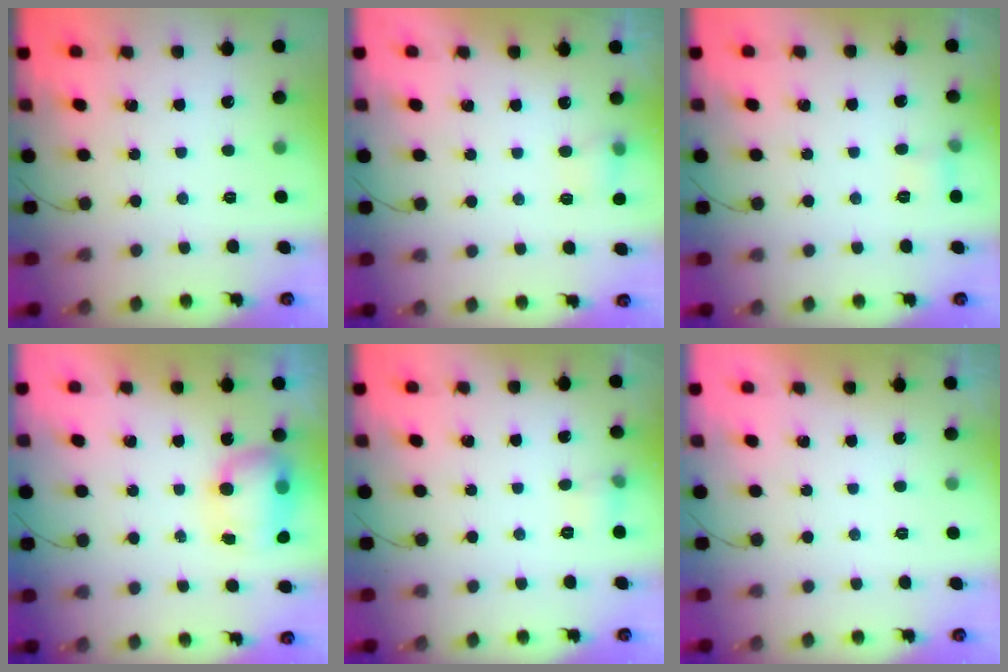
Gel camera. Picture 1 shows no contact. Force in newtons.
{"total": 4.9, "press": 4.7, "slide": 1.3}
{"total": 4.7, "press": 4.5, "slide": 1.4}
{"total": 11.8, "press": 9.3, "slide": 7.3}
{"total": 5.1, "press": 4.8, "slide": 1.6}
{"total": 0.0}